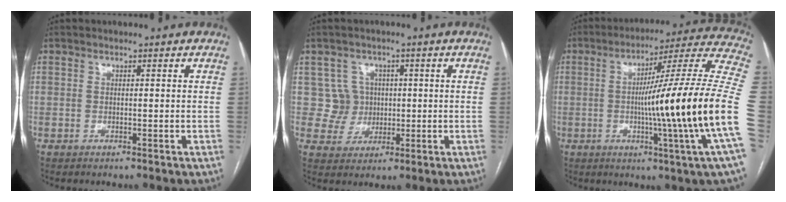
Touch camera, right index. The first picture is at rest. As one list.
[{"total": 4.8, "force": [0.7, 4.8, -0.1], "torque": [0.011, 0.015, 0.018]}, {"total": 24.9, "force": [-4.0, -2.3, 24.5], "torque": [-0.283, -0.001, -0.085]}]